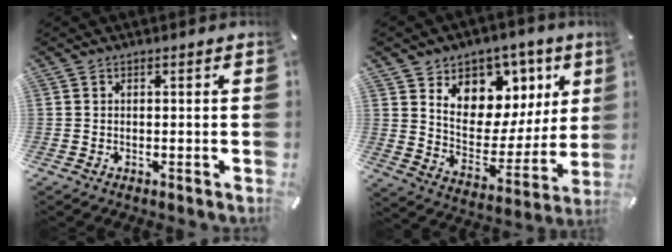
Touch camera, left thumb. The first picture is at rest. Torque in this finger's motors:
{"motor_torque": [2.52, 2.49, 1.31, -0.73, 0.14]}